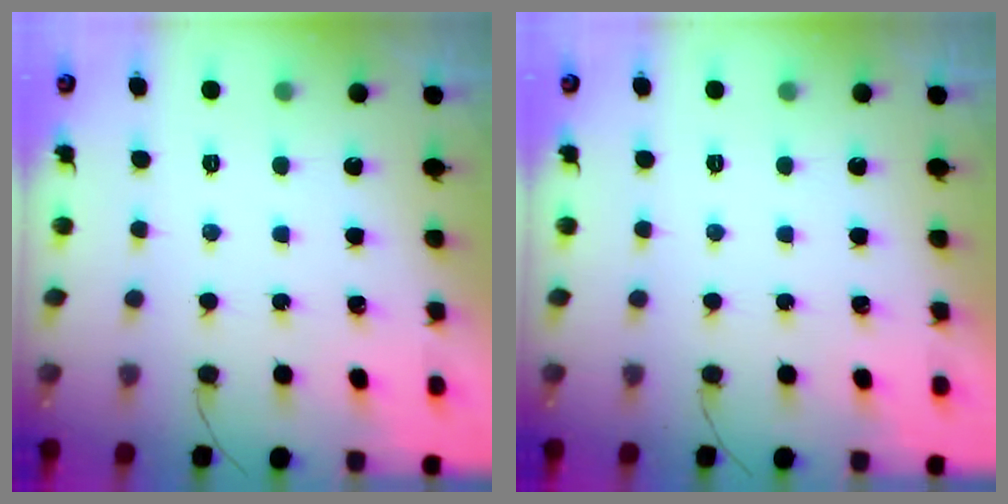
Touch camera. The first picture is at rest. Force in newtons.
{"total": 0.0}